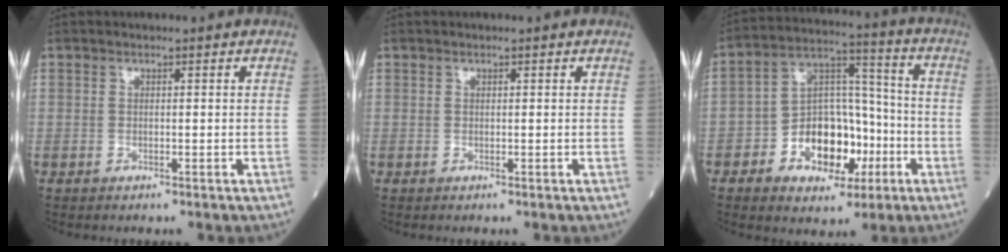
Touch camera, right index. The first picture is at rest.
{"total": 0.0}
{"total": 12.8, "force": [-4.6, 7.6, 9.2], "torque": [-0.162, 0.030, -0.070]}